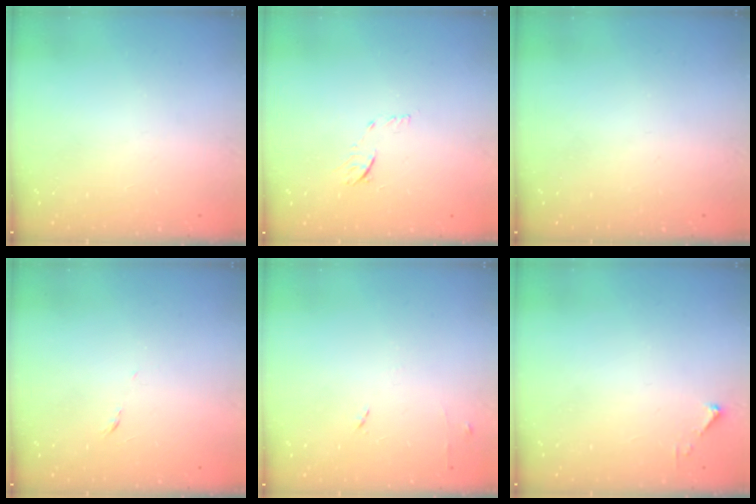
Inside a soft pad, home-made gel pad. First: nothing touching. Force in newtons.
{"total": 6.2, "press": 6.1, "slide": 0.7}
{"total": 0.0}
{"total": 3.9, "press": 3.8, "slide": 0.9}
{"total": 5.3, "press": 5.2, "slide": 0.8}
{"total": 2.7, "press": 2.7, "slide": 0.3}